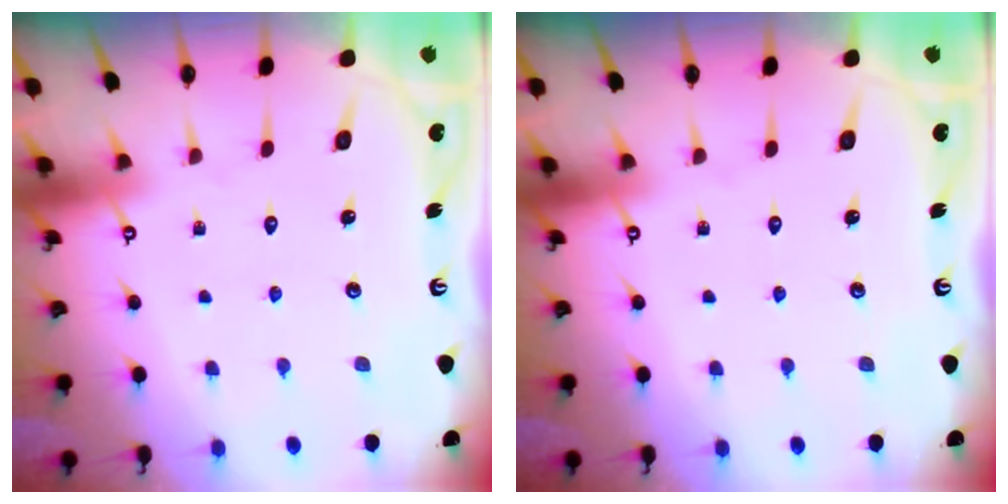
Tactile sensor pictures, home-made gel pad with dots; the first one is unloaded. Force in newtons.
{"total": 0.0}